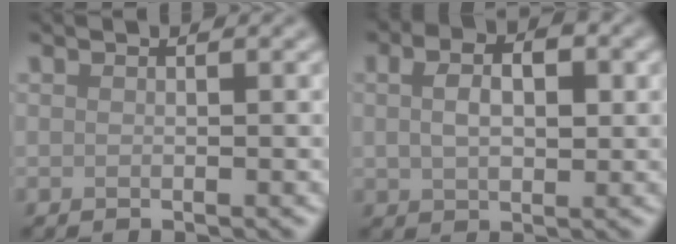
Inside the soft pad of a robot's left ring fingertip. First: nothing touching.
{"total": 5.3, "force": [1.3, 3.2, 4.0], "torque": [-0.073, 0.006, 0.018]}